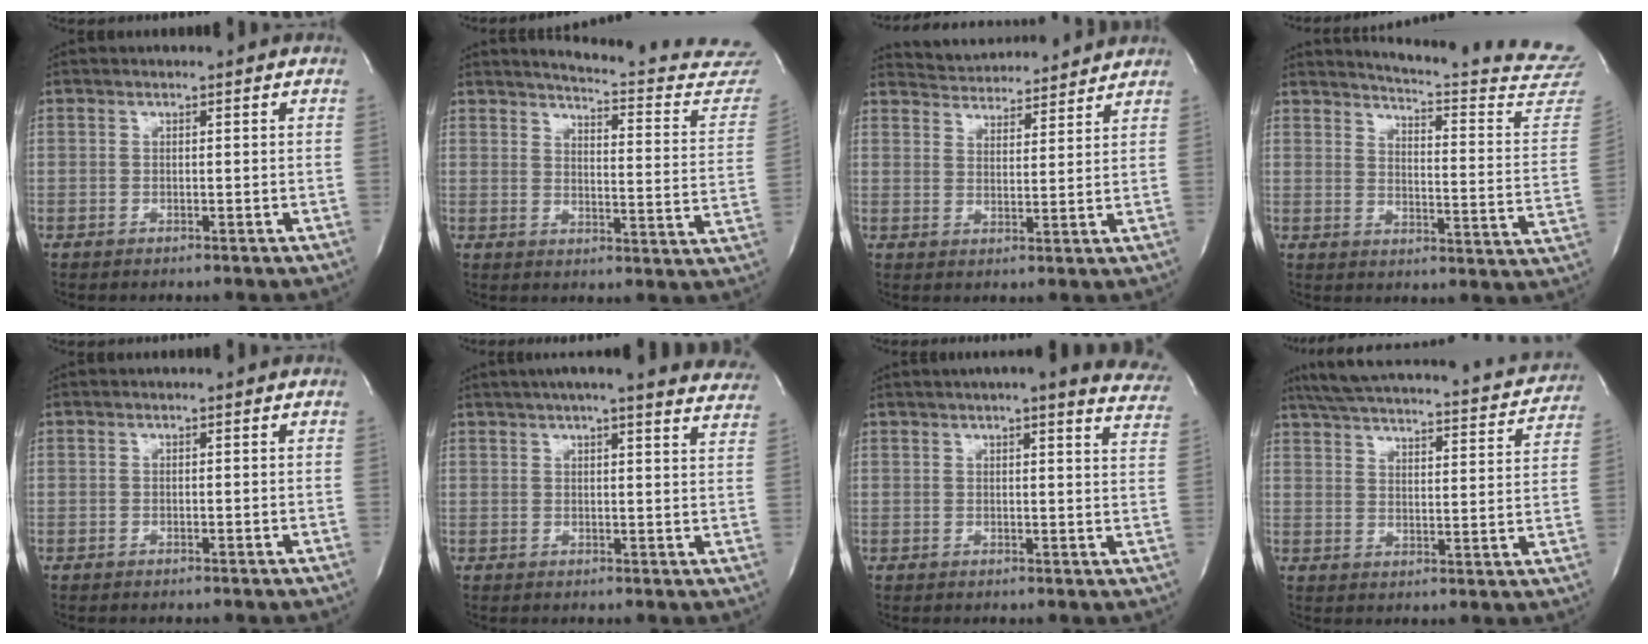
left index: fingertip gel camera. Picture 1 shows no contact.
{"total": 19.5, "force": [18.8, 2.2, 4.6], "torque": [-0.049, -0.110, 0.200]}
{"total": 11.4, "force": [11.1, 1.9, 1.9], "torque": [-0.029, 0.016, 0.154]}
{"total": 20.7, "force": [20.1, -0.7, 4.7], "torque": [-0.073, -0.153, 0.223]}
{"total": 0.0}
{"total": 21.5, "force": [19.4, 2.4, 9.0], "torque": [-0.134, -0.029, 0.217]}
{"total": 15.5, "force": [13.6, 1.9, 7.0], "torque": [-0.086, -0.026, 0.141]}
{"total": 25.6, "force": [23.3, 4.5, 9.4], "torque": [-0.158, -0.023, 0.292]}